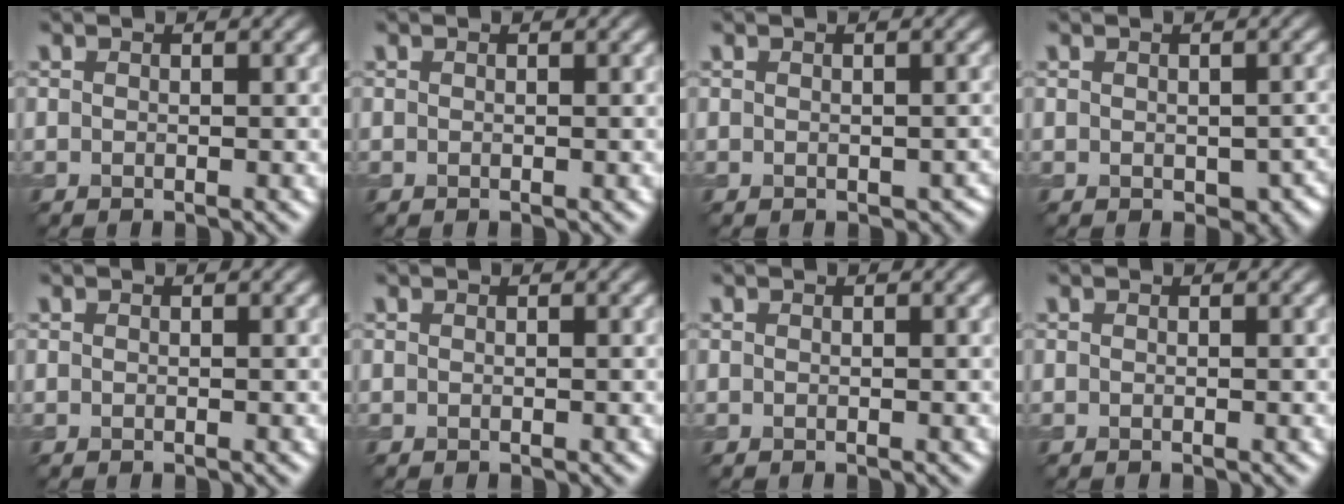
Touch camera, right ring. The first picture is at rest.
{"total": 0.0}
{"total": 1.2, "force": [-0.4, 0.9, 0.7], "torque": [-0.013, -0.011, -0.001]}
{"total": 3.2, "force": [-0.8, 2.1, 2.2], "torque": [-0.028, -0.015, -0.004]}
{"total": 0.0}
{"total": 0.0}
{"total": 0.0}
{"total": 0.0}